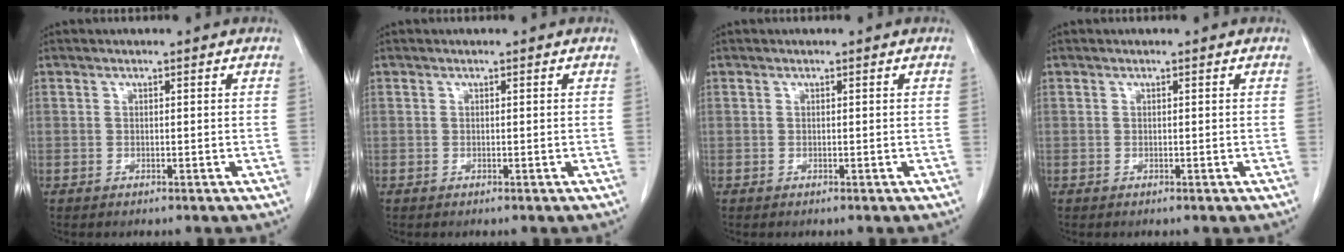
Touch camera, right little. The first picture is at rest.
{"total": 0.0}
{"total": 0.0}
{"total": 0.0}